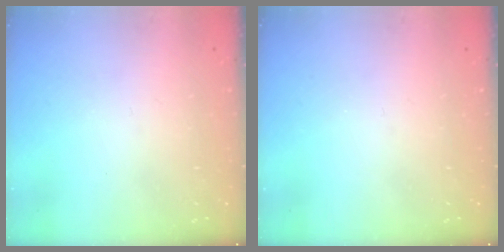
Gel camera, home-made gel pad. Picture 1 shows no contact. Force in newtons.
{"total": 0.0}